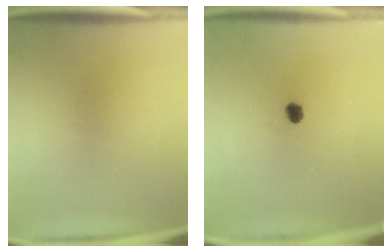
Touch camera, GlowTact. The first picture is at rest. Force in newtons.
{"total": 2.1}